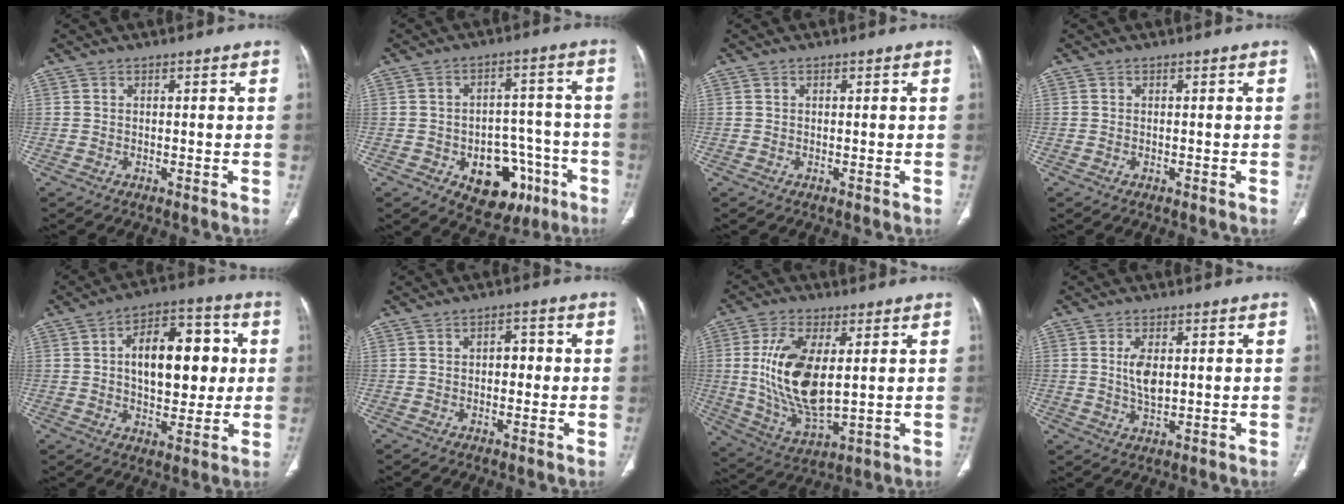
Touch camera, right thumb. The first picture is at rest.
{"total": 14.3, "force": [-6.3, 9.4, 8.7], "torque": [-0.075, 0.049, -0.074]}
{"total": 0.0}
{"total": 0.0}
{"total": 16.7, "force": [2.2, 9.3, 13.7], "torque": [-0.168, 0.019, 0.033]}
{"total": 1.4, "force": [0.1, 0.9, 1.1], "torque": [-0.016, 0.006, 0.000]}
{"total": 16.0, "force": [2.1, 7.5, 14.0], "torque": [-0.273, -0.021, 0.051]}
{"total": 5.1, "force": [0.9, 2.6, 4.3], "torque": [-0.081, -0.007, 0.021]}